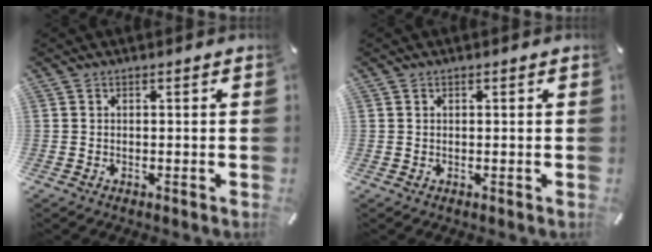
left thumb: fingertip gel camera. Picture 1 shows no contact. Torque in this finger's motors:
{"motor_torque": [0.38, -0.06, 0.08, -0.25, -0.05]}